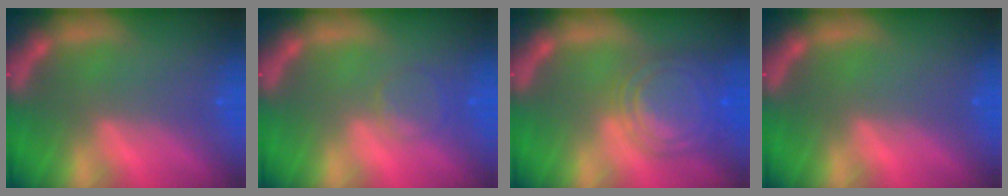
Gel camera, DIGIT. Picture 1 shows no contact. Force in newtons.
{"total": 2.4}
{"total": 9.1}
{"total": 0.0}